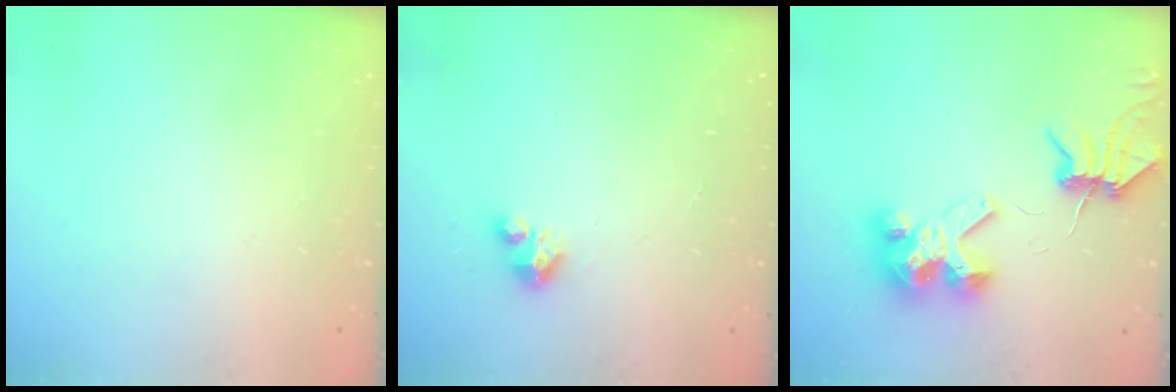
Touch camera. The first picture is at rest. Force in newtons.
{"total": 2.8, "press": 2.8, "slide": 0.2}
{"total": 7.1, "press": 7.0, "slide": 0.9}